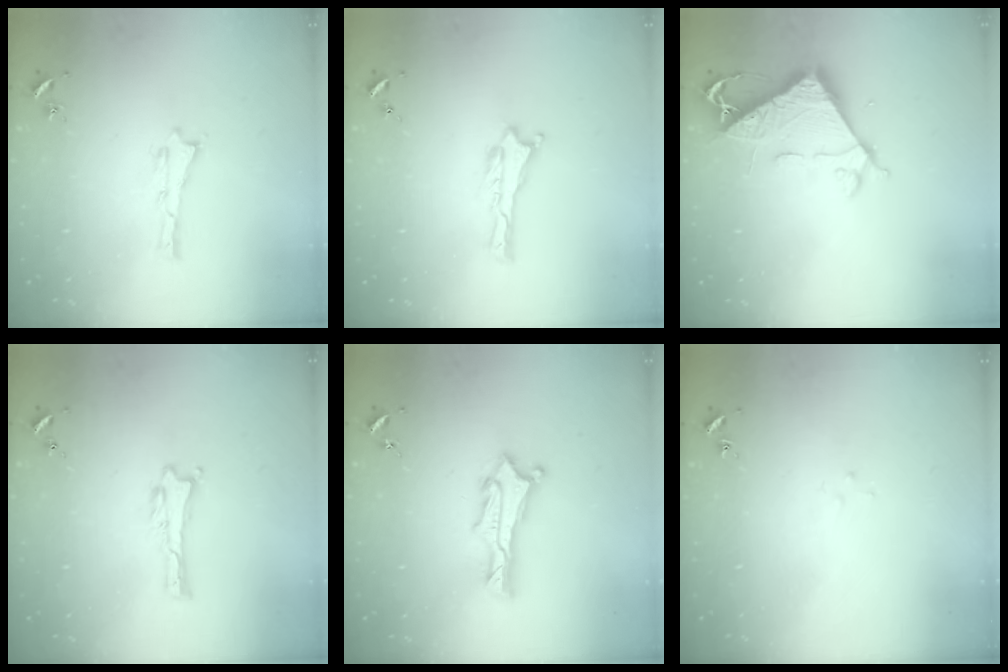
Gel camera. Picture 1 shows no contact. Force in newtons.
{"total": 0.0}
{"total": 7.5, "press": 7.5, "slide": 0.1}
{"total": 0.0}
{"total": 2.4, "press": 2.4, "slide": 0.3}
{"total": 1.8, "press": 1.8, "slide": 0.1}